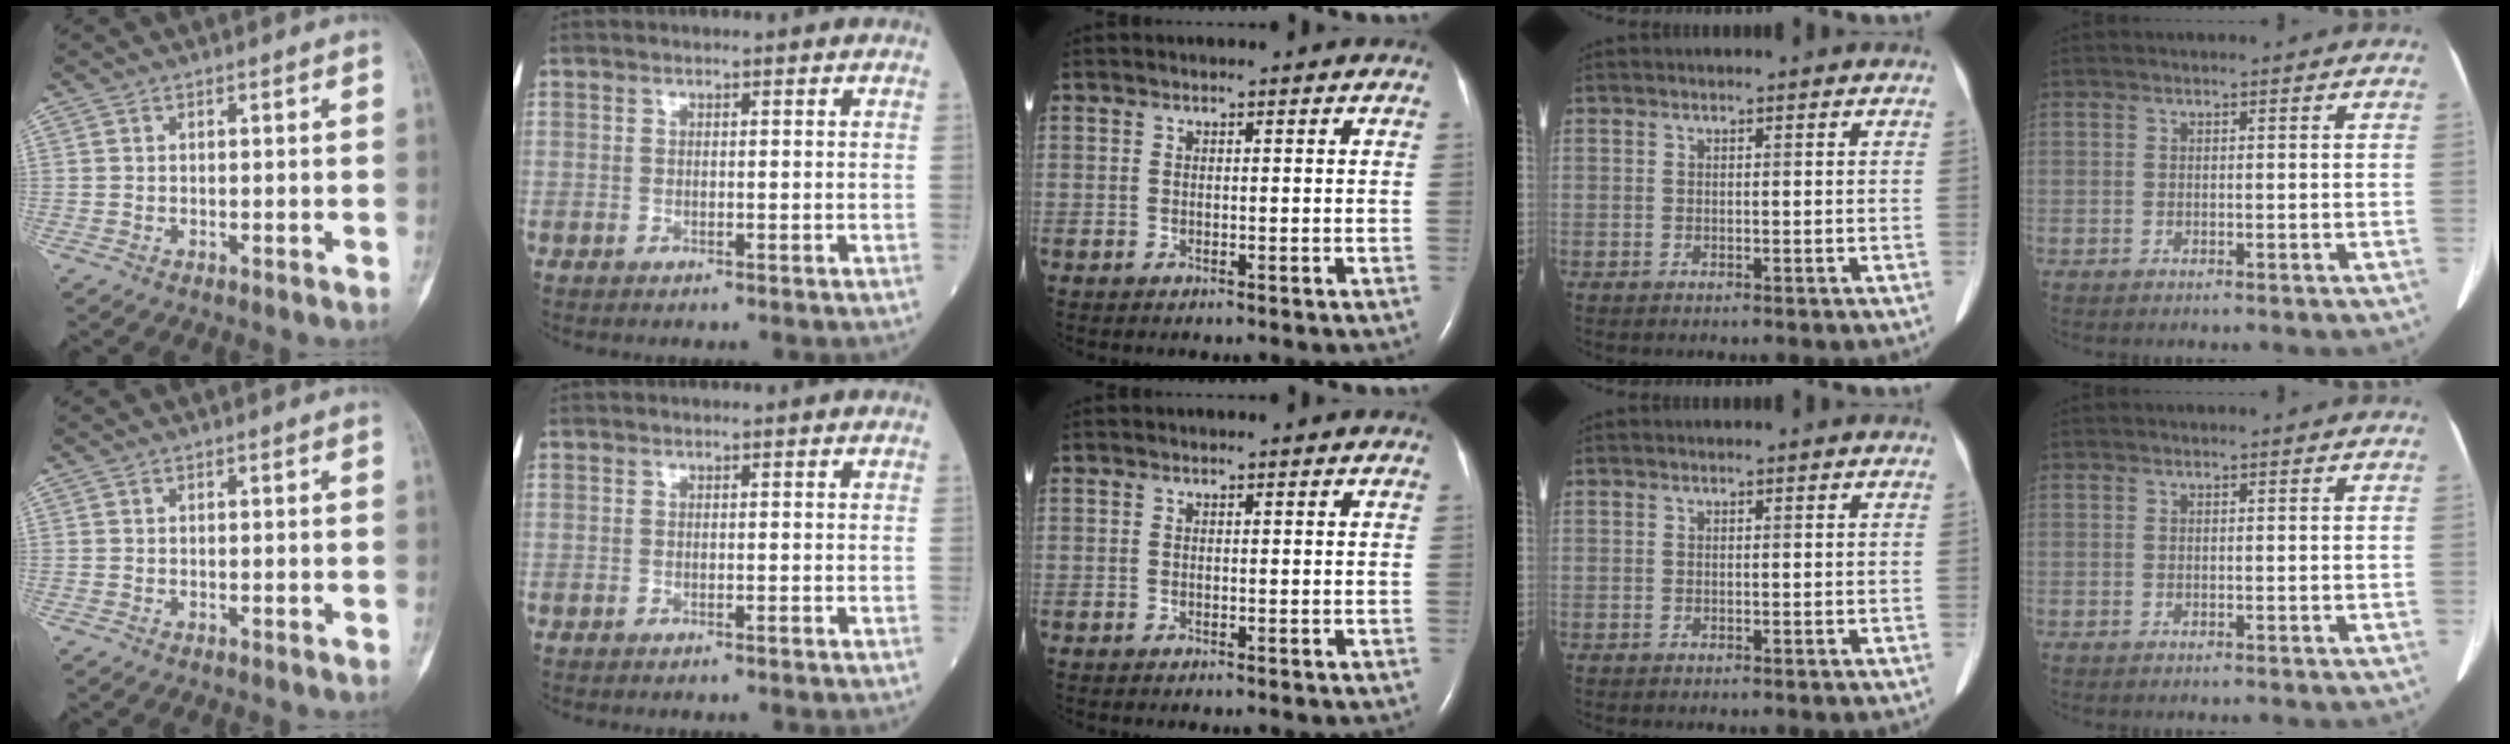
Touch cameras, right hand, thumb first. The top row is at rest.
{}